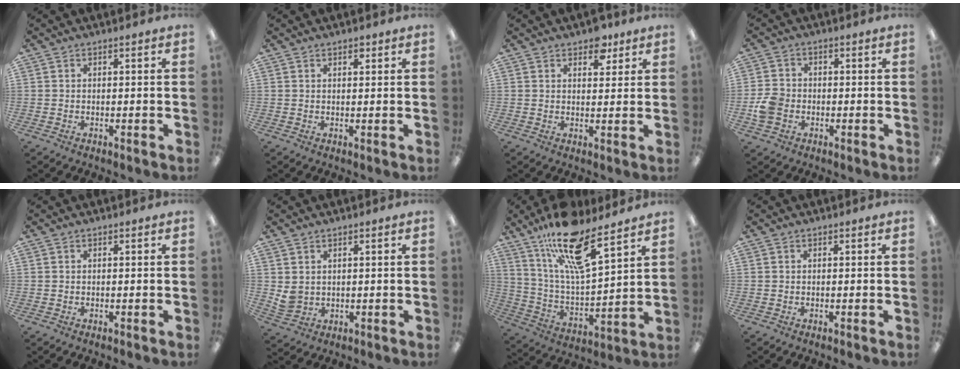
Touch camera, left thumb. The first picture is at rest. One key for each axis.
{"total": 1.3, "fx": 1.0, "fy": 0.6, "fz": 0.5, "tx": -0.004, "ty": -0.004, "tz": 0.017}
{"total": 5.4, "fx": 3.9, "fy": 2.9, "fz": 2.4, "tx": -0.015, "ty": -0.018, "tz": 0.064}
{"total": 5.6, "fx": -1.4, "fy": 4.7, "fz": 2.7, "tx": -0.044, "ty": 0.010, "tz": -0.023}
{"total": 0.0}
{"total": 3.3, "fx": 1.9, "fy": 2.4, "fz": 1.2, "tx": -0.019, "ty": -0.007, "tz": 0.036}
{"total": 18.5, "fx": 13.2, "fy": 5.1, "fz": 11.8, "tx": -0.216, "ty": -0.075, "tz": 0.224}
{"total": 0.0}